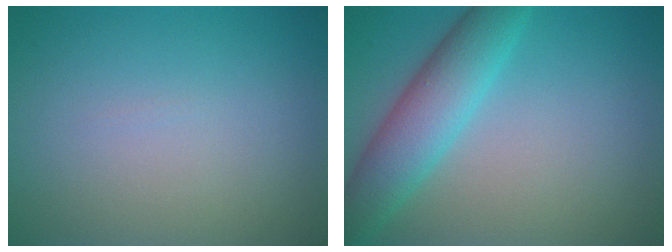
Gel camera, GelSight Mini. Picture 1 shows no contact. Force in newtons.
{"total": 5.7, "press": 5.7, "slide": 0.1}